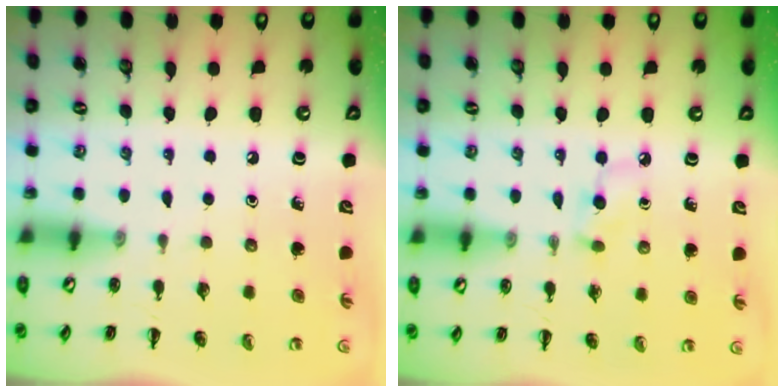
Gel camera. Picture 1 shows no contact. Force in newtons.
{"total": 3.9, "press": 3.7, "slide": 1.2}